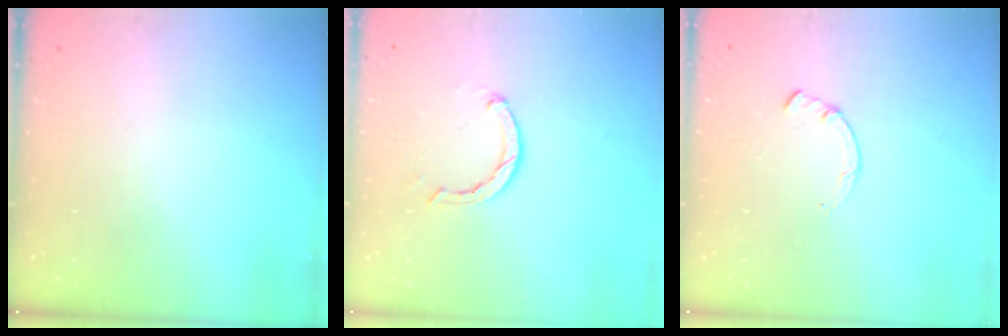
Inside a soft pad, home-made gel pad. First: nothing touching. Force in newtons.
{"total": 2.4, "press": 2.3, "slide": 0.4}
{"total": 0.7, "press": 0.6, "slide": 0.2}